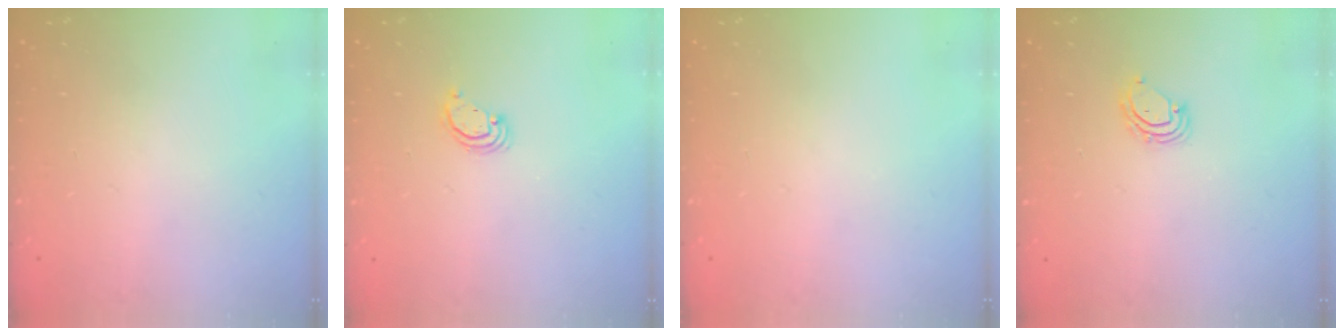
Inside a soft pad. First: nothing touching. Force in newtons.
{"total": 2.8, "press": 2.8, "slide": 0.2}
{"total": 0.0}
{"total": 5.0, "press": 5.0, "slide": 0.4}